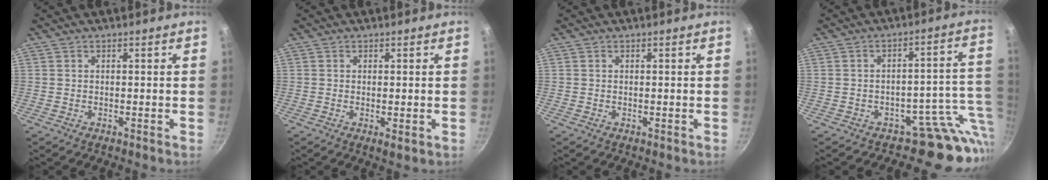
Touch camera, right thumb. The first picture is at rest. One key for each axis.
{"total": 1.9, "fx": -0.3, "fy": 0.5, "fz": 1.8, "tx": -0.031, "ty": -0.009, "tz": -0.003}
{"total": 0.0}
{"total": 10.6, "fx": -3.2, "fy": 7.6, "fz": 6.7, "tx": -0.015, "ty": 0.032, "tz": -0.045}